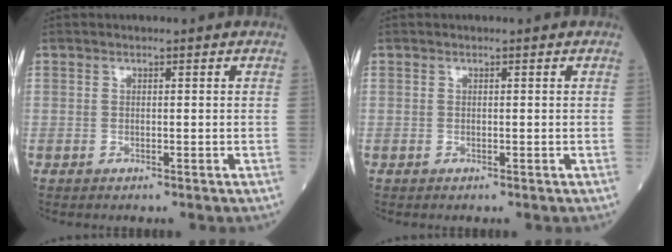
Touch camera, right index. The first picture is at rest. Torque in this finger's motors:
{"motor_torque": [0.05, -0.02, 0.00, -0.01]}